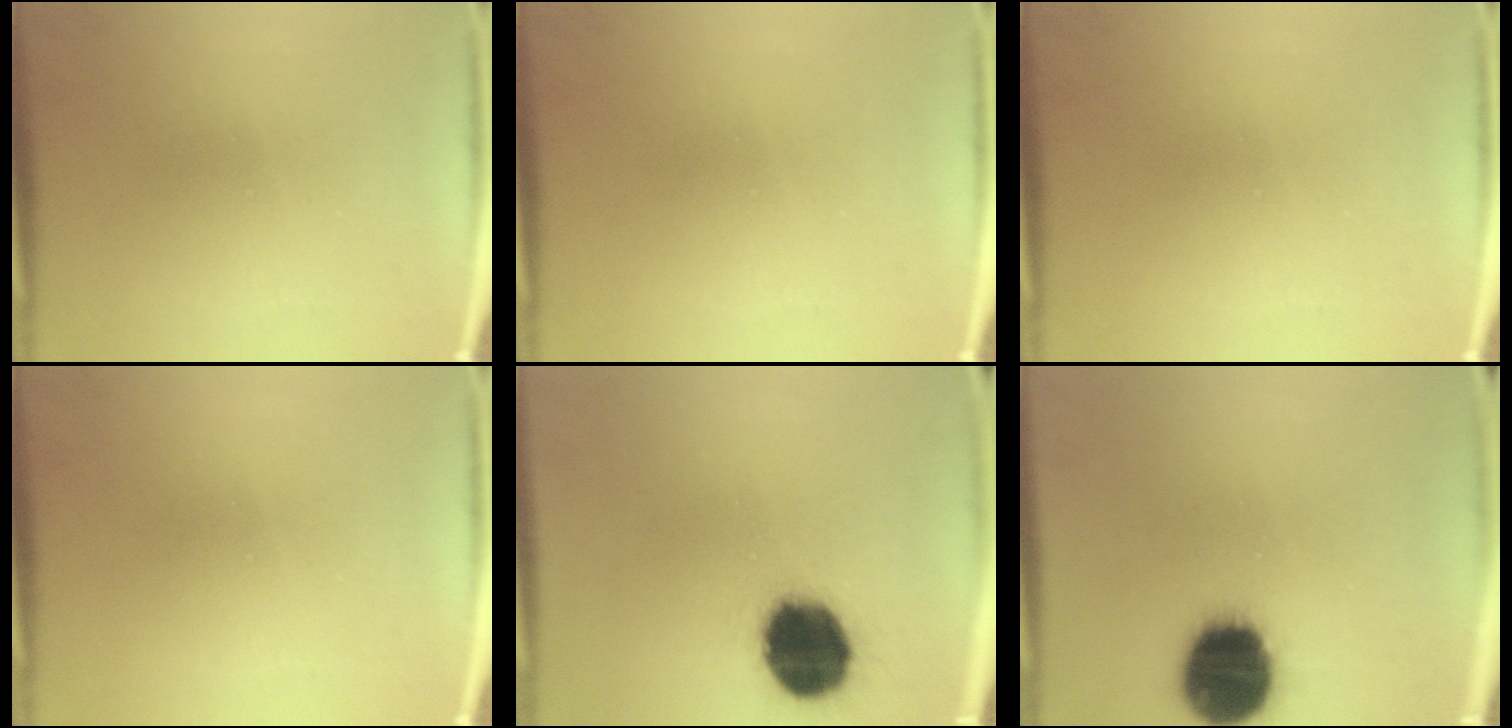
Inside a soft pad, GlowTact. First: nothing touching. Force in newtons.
{"total": 0.0}
{"total": 0.0}
{"total": 0.0}
{"total": 18.2}
{"total": 19.3}